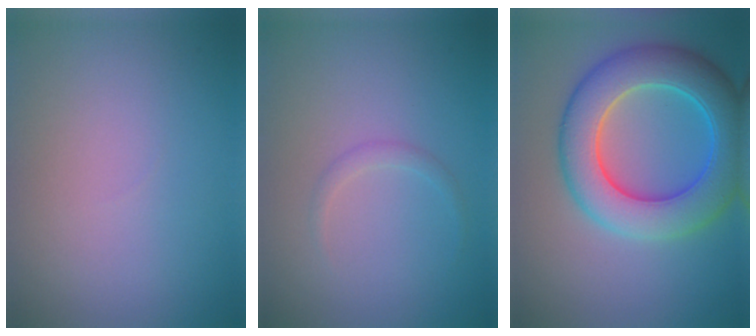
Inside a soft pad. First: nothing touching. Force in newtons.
{"total": 0.9, "press": 0.9, "slide": 0.1}
{"total": 9.1, "press": 9.1, "slide": 0.4}